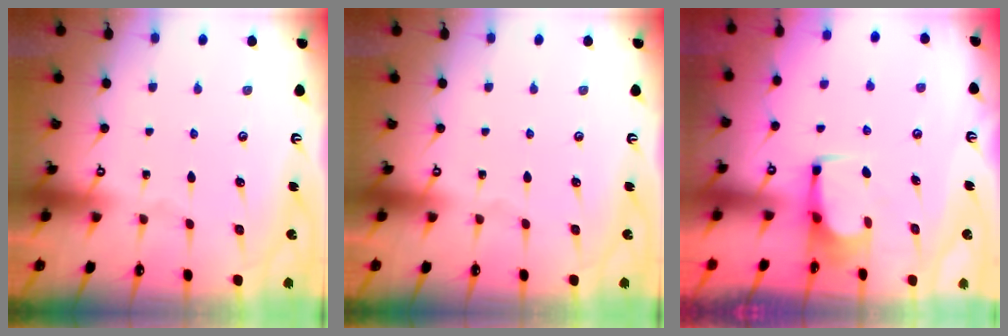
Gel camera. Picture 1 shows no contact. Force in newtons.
{"total": 0.0}
{"total": 2.5, "press": 2.4, "slide": 0.4}